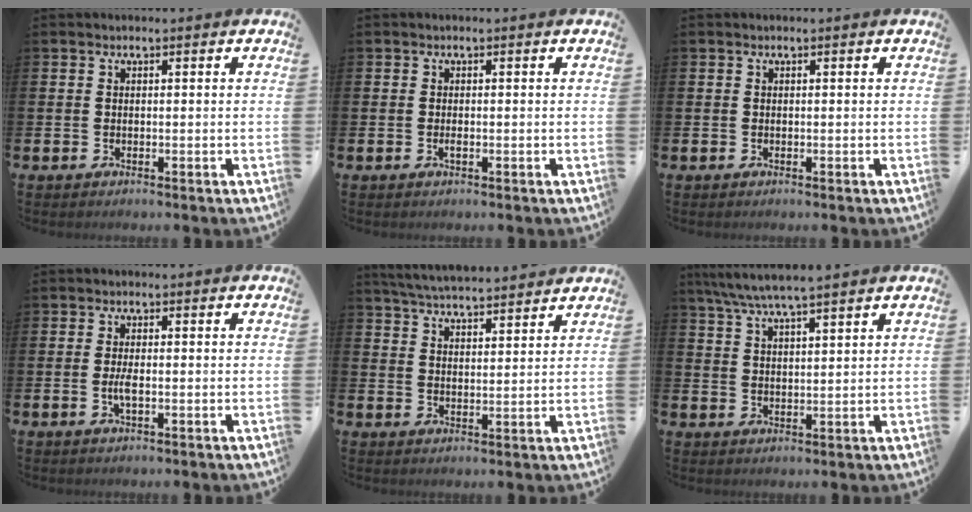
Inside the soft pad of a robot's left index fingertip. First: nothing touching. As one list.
[{"total": 0.6, "force": [-0.2, 0.2, 0.6], "torque": [-0.014, -0.001, -0.002]}, {"total": 0.0}, {"total": 2.0, "force": [-0.3, 0.6, 1.9], "torque": [-0.037, 0.001, -0.005]}, {"total": 5.2, "force": [5.1, 0.1, 0.6], "torque": [-0.031, -0.031, 0.092]}, {"total": 5.7, "force": [5.3, 0.0, 2.2], "torque": [-0.065, -0.014, 0.097]}]